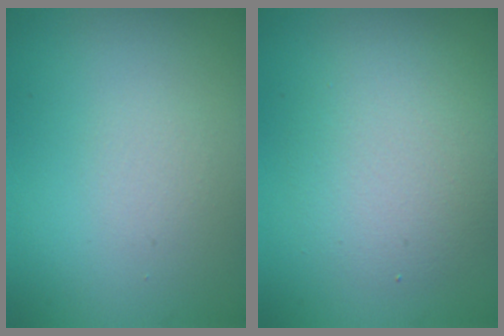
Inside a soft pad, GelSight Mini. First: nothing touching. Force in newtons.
{"total": 4.0, "press": 4.0, "slide": 0.0}